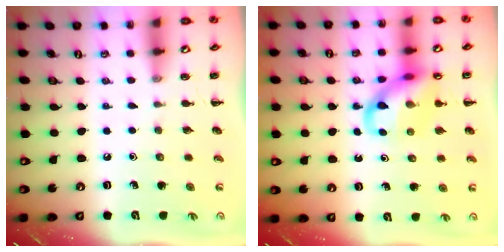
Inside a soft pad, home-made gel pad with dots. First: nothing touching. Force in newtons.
{"total": 13.1, "press": 12.9, "slide": 2.3}